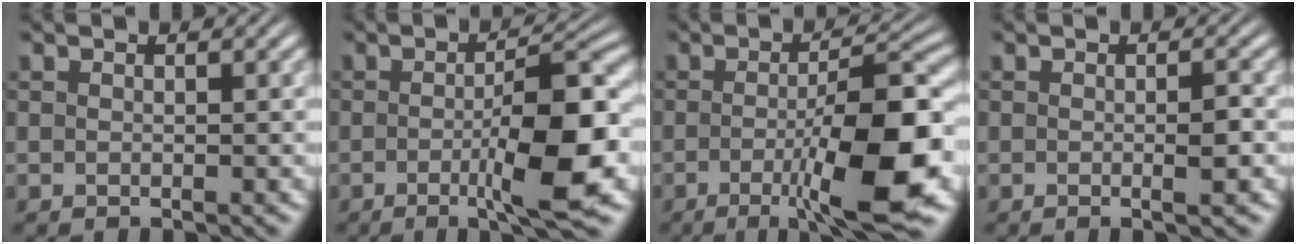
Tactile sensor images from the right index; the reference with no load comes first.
{"total": 7.4, "force": [-2.0, 1.1, 7.0], "torque": [-0.101, -0.001, -0.035]}
{"total": 9.7, "force": [-3.1, 1.7, 9.0], "torque": [-0.124, -0.004, -0.046]}
{"total": 1.2, "force": [-0.4, 0.1, 1.1], "torque": [-0.015, 0.005, -0.013]}